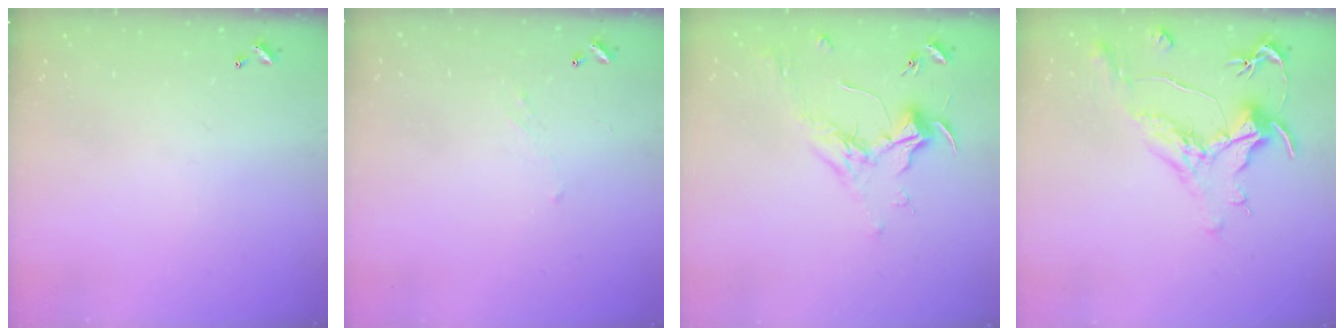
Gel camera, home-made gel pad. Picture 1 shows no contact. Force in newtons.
{"total": 1.0, "press": 0.8, "slide": 0.5}
{"total": 1.8, "press": 1.6, "slide": 0.7}
{"total": 1.3, "press": 1.1, "slide": 0.7}